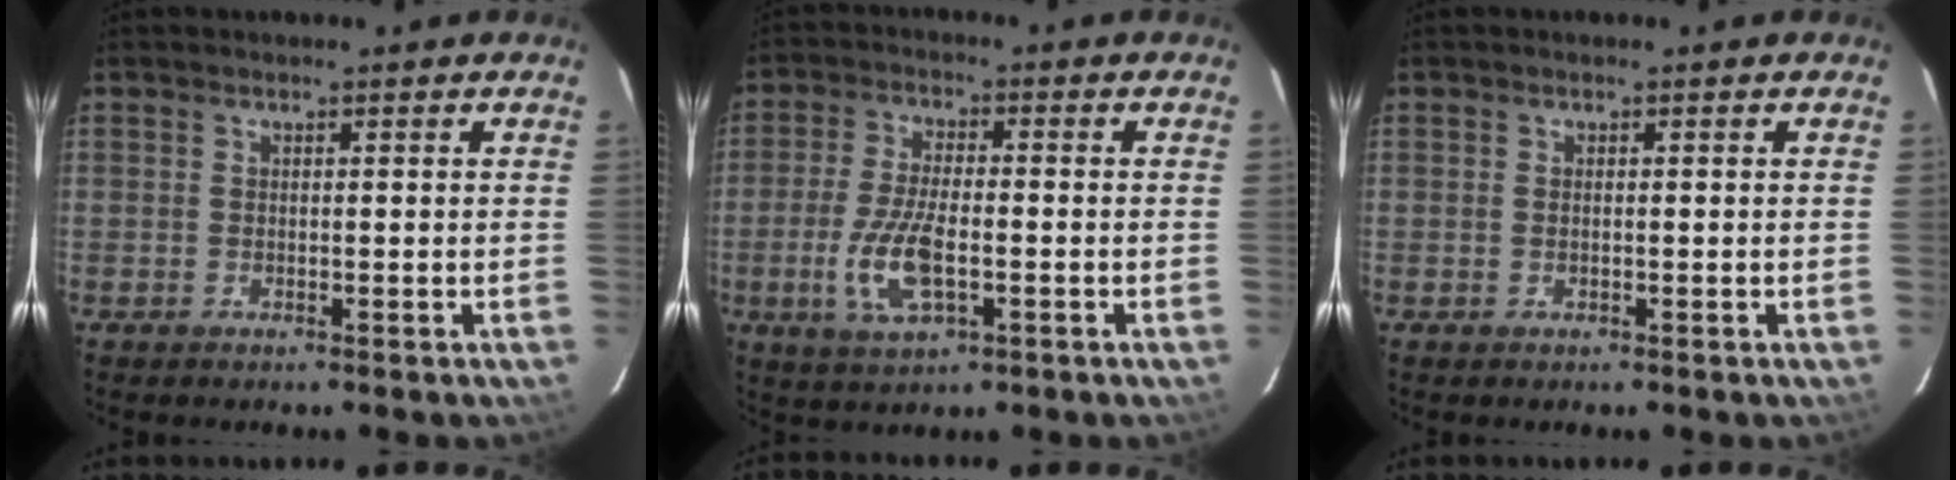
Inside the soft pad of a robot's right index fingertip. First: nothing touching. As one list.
[{"total": 9.9, "force": [-2.7, 3.9, 8.7], "torque": [-0.185, -0.007, -0.051]}, {"total": 0.0}]